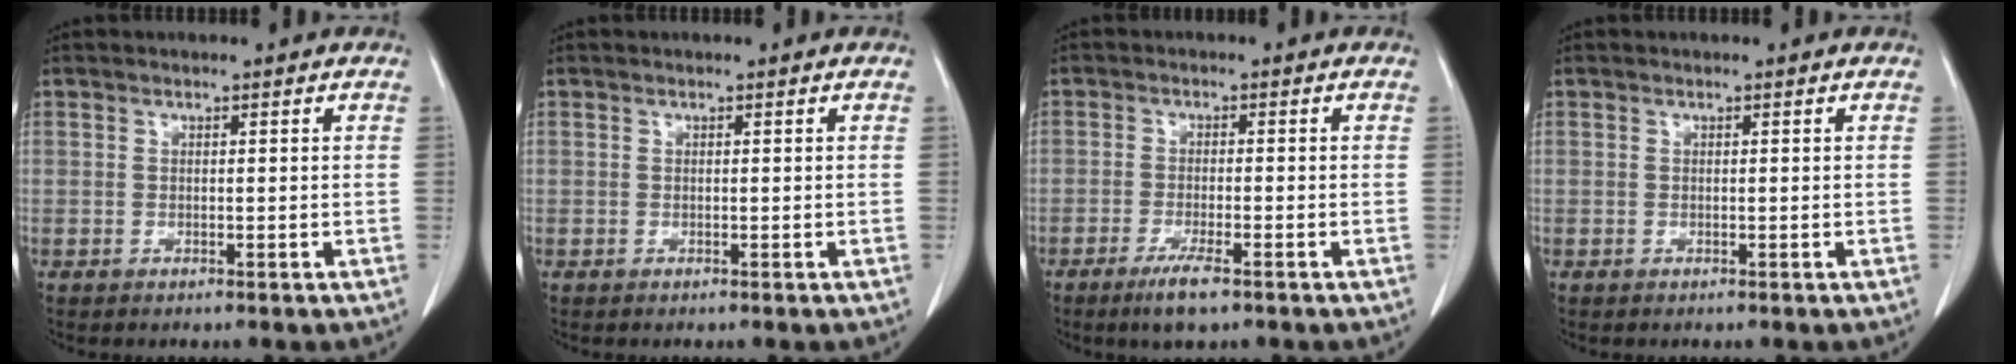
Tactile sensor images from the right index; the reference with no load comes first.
{"total": 0.0}
{"total": 4.5, "force": [-3.0, 0.5, 3.4], "torque": [-0.068, -0.010, -0.052]}
{"total": 0.0}